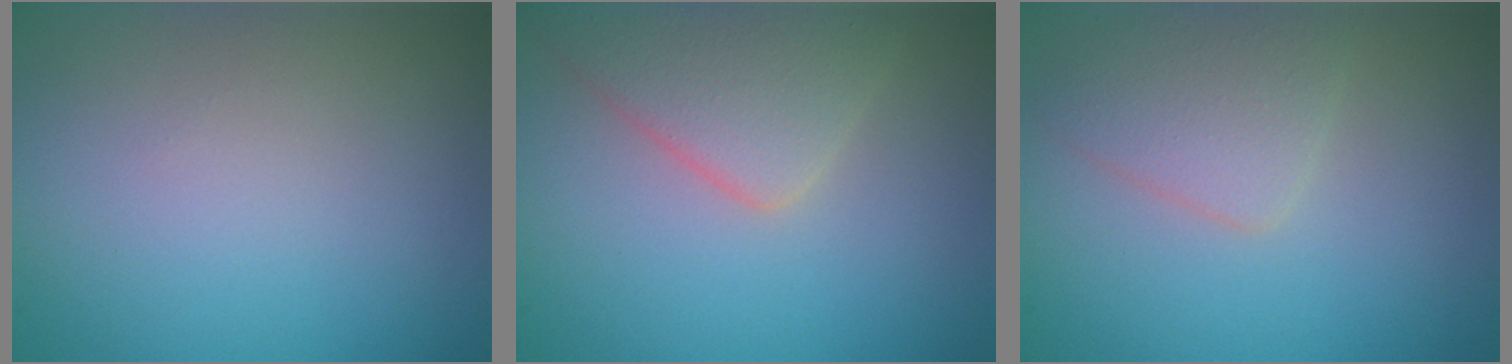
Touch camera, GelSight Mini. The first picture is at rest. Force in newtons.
{"total": 4.7, "press": 4.7, "slide": 0.1}
{"total": 2.6, "press": 2.6, "slide": 0.2}